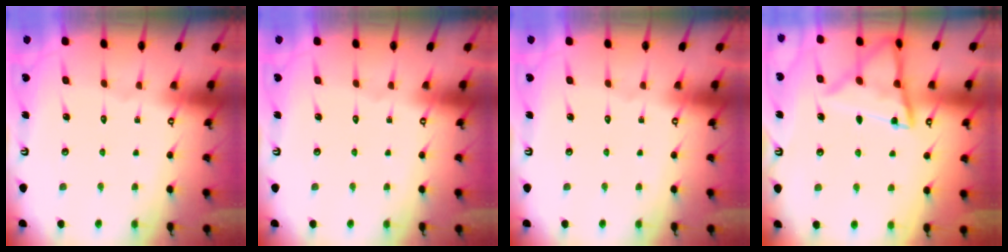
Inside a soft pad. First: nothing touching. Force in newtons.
{"total": 0.0}
{"total": 0.0}
{"total": 13.1, "press": 13.1, "slide": 1.4}